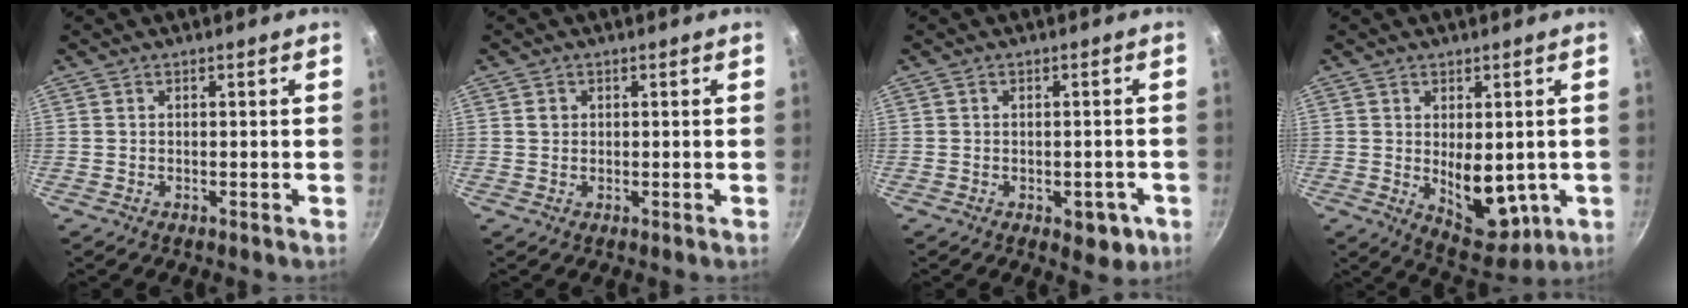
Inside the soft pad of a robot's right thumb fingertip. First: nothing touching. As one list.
[{"total": 1.3, "force": [0.3, 1.2, 0.4], "torque": [-0.003, 0.003, 0.005]}, {"total": 5.5, "force": [-2.1, 3.3, 3.9], "torque": [-0.021, 0.014, -0.018]}, {"total": 9.9, "force": [-1.7, 5.7, 7.9], "torque": [-0.079, -0.013, -0.006]}]